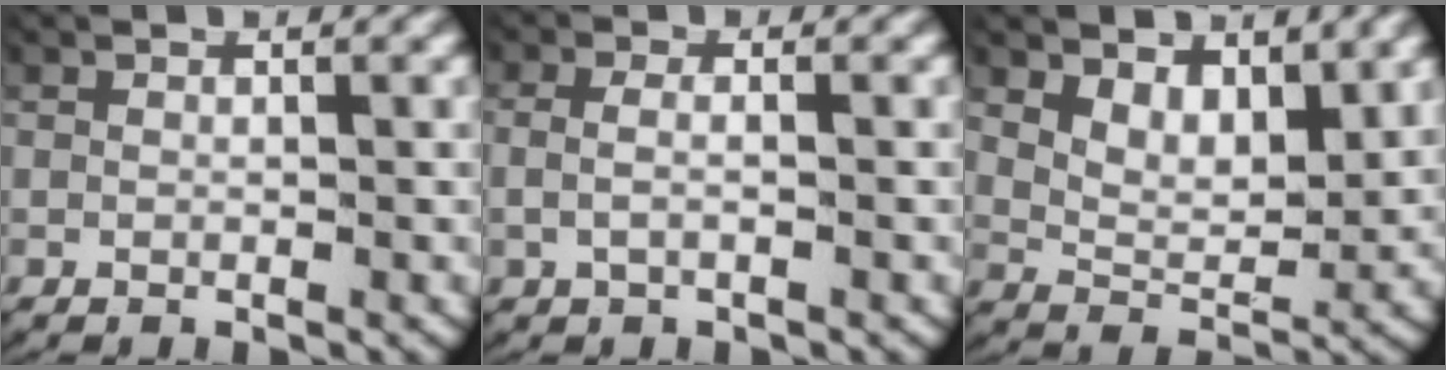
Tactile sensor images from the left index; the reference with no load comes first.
{"total": 2.0, "force": [-0.4, 0.9, 1.8], "torque": [-0.050, -0.007, -0.003]}
{"total": 4.9, "force": [2.7, 2.9, 2.9], "torque": [-0.052, -0.013, 0.046]}